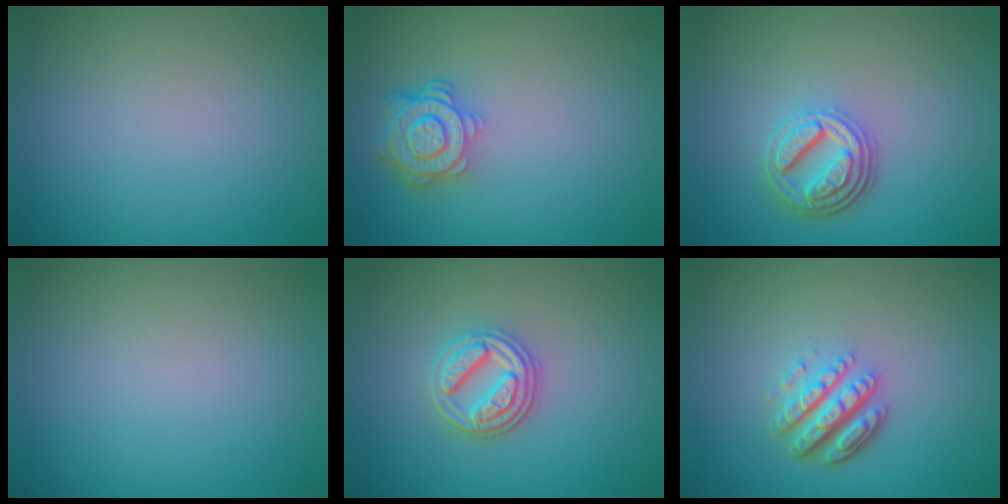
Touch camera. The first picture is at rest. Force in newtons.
{"total": 4.4, "press": 3.7, "slide": 2.3}
{"total": 4.4, "press": 3.4, "slide": 2.9}
{"total": 0.0}
{"total": 3.6, "press": 3.1, "slide": 1.7}
{"total": 4.9, "press": 3.5, "slide": 3.5}